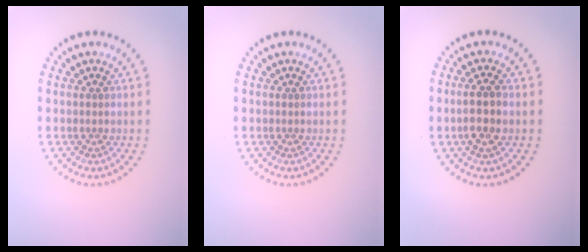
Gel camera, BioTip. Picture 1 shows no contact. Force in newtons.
{"total": 0.0}
{"total": 2.6, "press": 2.6, "slide": 0.6}